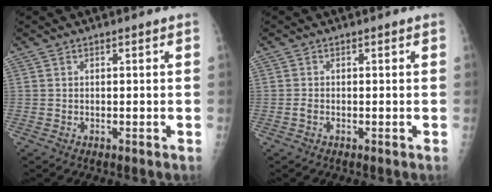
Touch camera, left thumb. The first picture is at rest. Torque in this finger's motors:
{"motor_torque": [-0.11, -0.01, 0.00, 0.03, 0.00]}